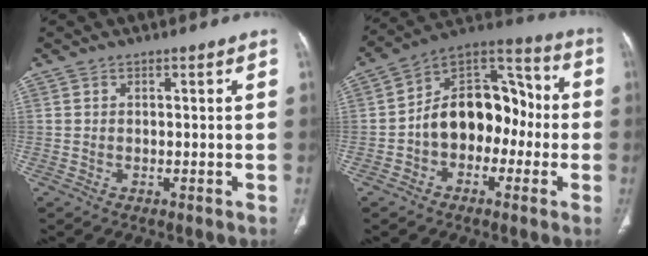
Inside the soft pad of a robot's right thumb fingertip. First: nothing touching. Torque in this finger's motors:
{"motor_torque": [1.81, 2.00, 1.29, -0.62, 0.08]}